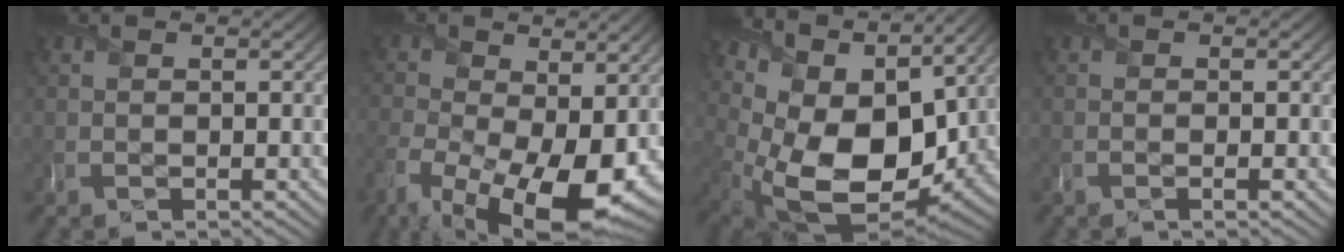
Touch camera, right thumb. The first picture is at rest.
{"total": 16.0, "force": [-5.8, 8.3, 12.4], "torque": [-0.258, -0.048, -0.081]}
{"total": 15.3, "force": [3.7, 9.4, 11.5], "torque": [-0.240, -0.020, 0.090]}
{"total": 1.3, "force": [-0.5, 0.0, 1.2], "torque": [-0.025, 0.001, -0.013]}